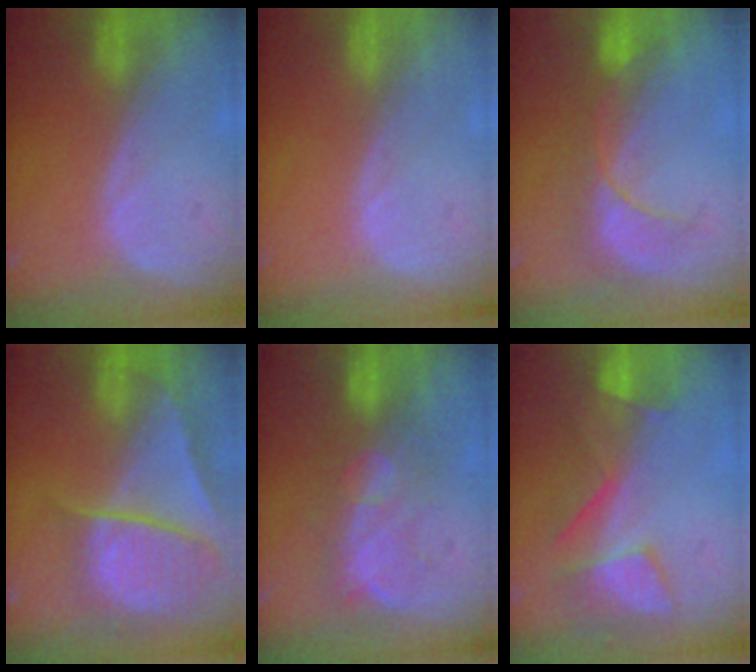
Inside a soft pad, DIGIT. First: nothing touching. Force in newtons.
{"total": 0.0}
{"total": 5.9, "press": 5.9, "slide": 0.8}
{"total": 10.1, "press": 8.3, "slide": 5.7}
{"total": 7.8, "press": 7.7, "slide": 1.6}
{"total": 8.6, "press": 7.3, "slide": 4.5}